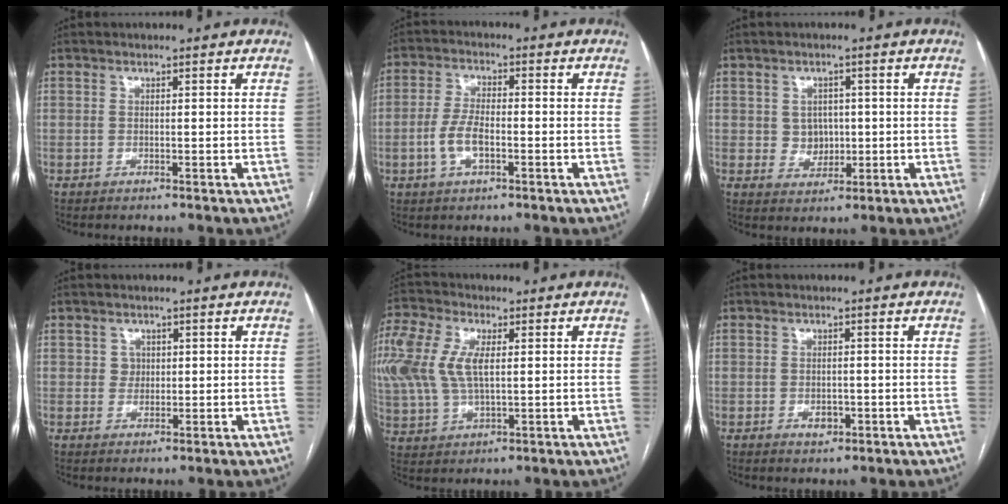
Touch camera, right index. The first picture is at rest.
{"total": 5.4, "force": [-1.5, 2.2, 4.6], "torque": [-0.105, 0.006, -0.027]}
{"total": 3.9, "force": [0.5, 3.6, 1.4], "torque": [-0.016, 0.009, 0.016]}
{"total": 1.8, "force": [0.5, 1.7, 0.5], "torque": [-0.003, -0.001, 0.007]}
{"total": 20.6, "force": [4.5, 12.5, 15.8], "torque": [-0.423, 0.043, 0.090]}
{"total": 2.0, "force": [-0.6, 1.4, 1.3], "torque": [-0.022, 0.003, -0.001]}